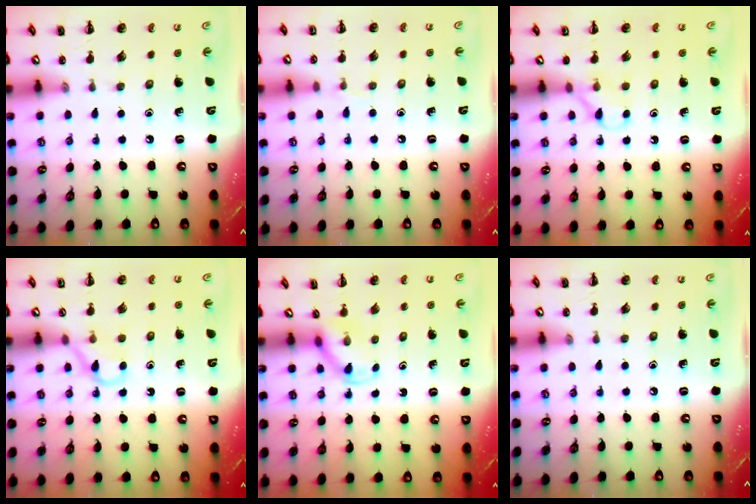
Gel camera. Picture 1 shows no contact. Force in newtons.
{"total": 3.6, "press": 3.4, "slide": 1.2}
{"total": 4.2, "press": 3.9, "slide": 1.5}
{"total": 3.6, "press": 3.5, "slide": 1.1}
{"total": 3.0, "press": 2.9, "slide": 1.0}
{"total": 0.0}